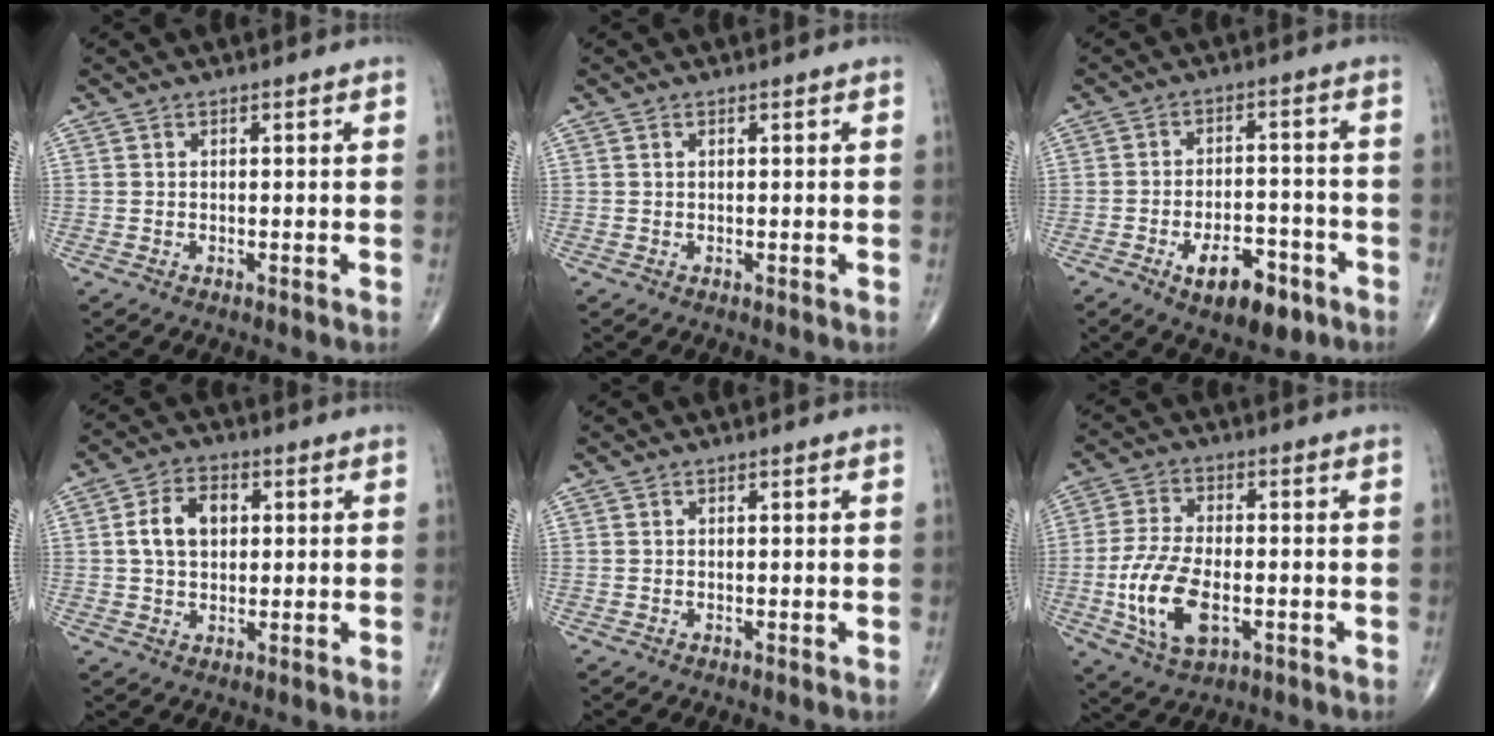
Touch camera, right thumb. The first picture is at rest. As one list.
[{"total": 0.0}, {"total": 10.3, "force": [-5.3, 5.0, 7.3], "torque": [-0.096, 0.028, -0.076]}, {"total": 7.7, "force": [1.3, 5.2, 5.5], "torque": [-0.086, 0.010, 0.019]}, {"total": 0.0}, {"total": 12.6, "force": [-3.1, 6.5, 10.3], "torque": [-0.207, 0.004, -0.053]}]